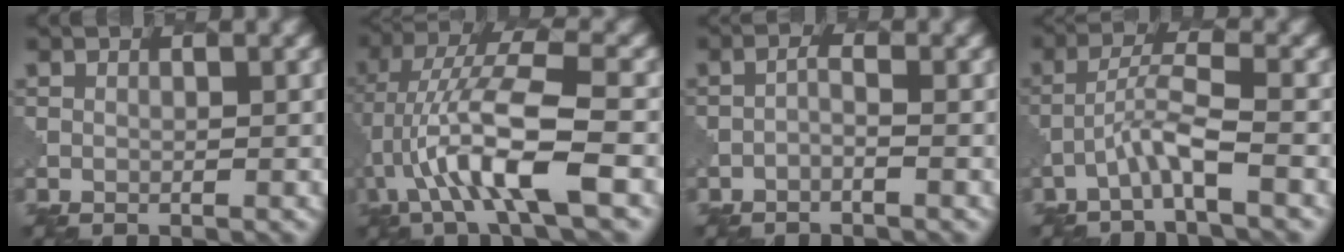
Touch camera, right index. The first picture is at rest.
{"total": 8.8, "force": [-2.2, 1.9, 8.3], "torque": [-0.154, 0.021, -0.041]}
{"total": 0.7, "force": [-0.6, 0.1, 0.4], "torque": [-0.009, 0.001, -0.016]}
{"total": 2.9, "force": [-1.5, 0.1, 2.4], "torque": [-0.050, 0.016, -0.035]}